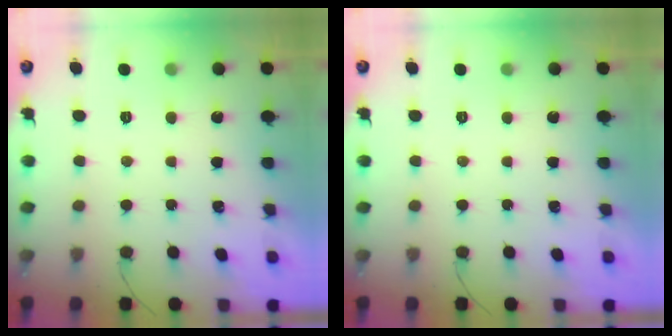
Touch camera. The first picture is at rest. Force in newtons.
{"total": 0.0}